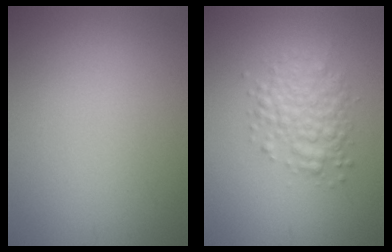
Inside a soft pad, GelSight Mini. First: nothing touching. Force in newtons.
{"total": 3.8, "press": 3.8, "slide": 0.1}